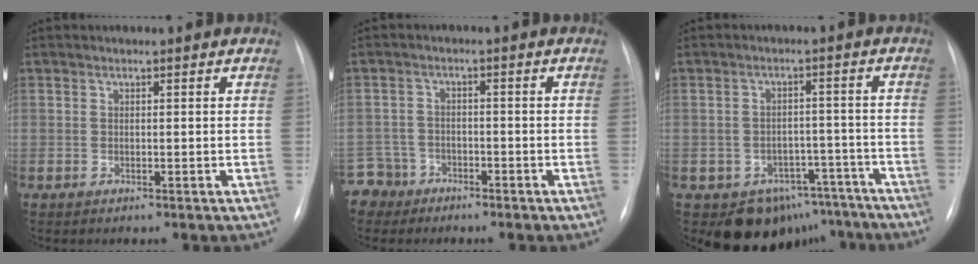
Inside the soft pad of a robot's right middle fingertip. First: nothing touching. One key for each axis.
{"total": 4.8, "fx": -3.6, "fy": 3.1, "fz": -1.0, "tx": 0.023, "ty": 0.006, "tz": -0.073}
{"total": 9.9, "fx": -7.3, "fy": 6.5, "fz": 1.5, "tx": 0.004, "ty": 0.038, "tz": -0.085}